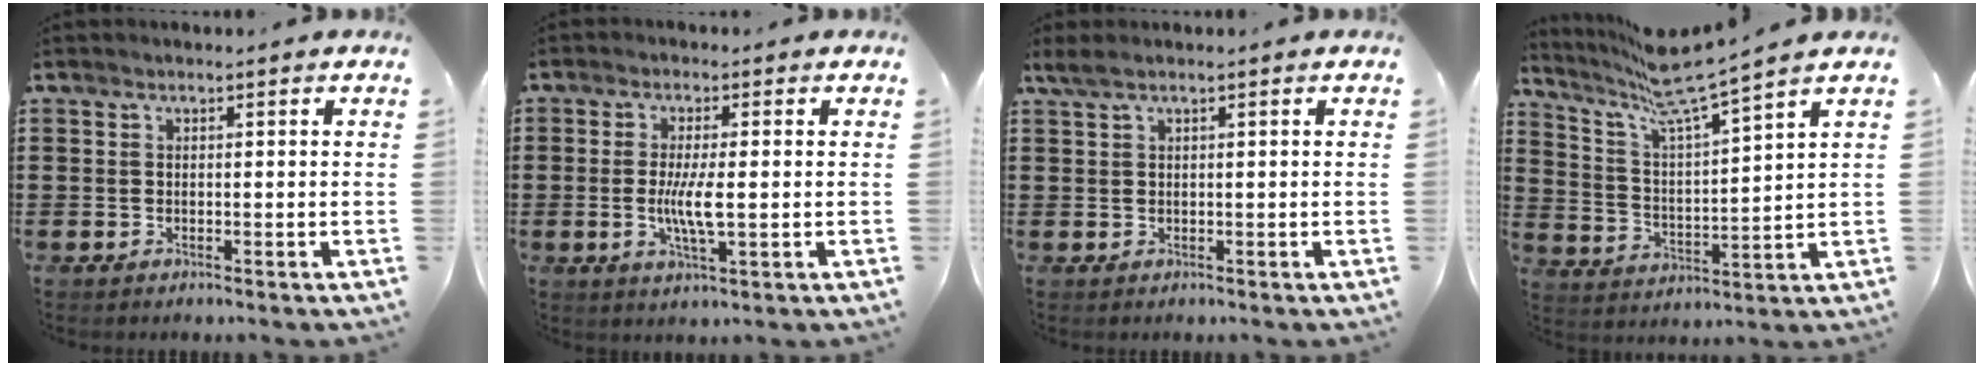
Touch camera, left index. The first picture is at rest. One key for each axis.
{"total": 5.7, "fx": -0.3, "fy": 1.1, "fz": 5.6, "tx": -0.113, "ty": -0.005, "tz": -0.011}
{"total": 1.3, "fx": 0.7, "fy": 0.1, "fz": 1.1, "tx": -0.023, "ty": -0.001, "tz": 0.012}
{"total": 7.8, "fx": 6.7, "fy": -0.3, "fz": 4.1, "tx": -0.107, "ty": -0.043, "tz": 0.110}